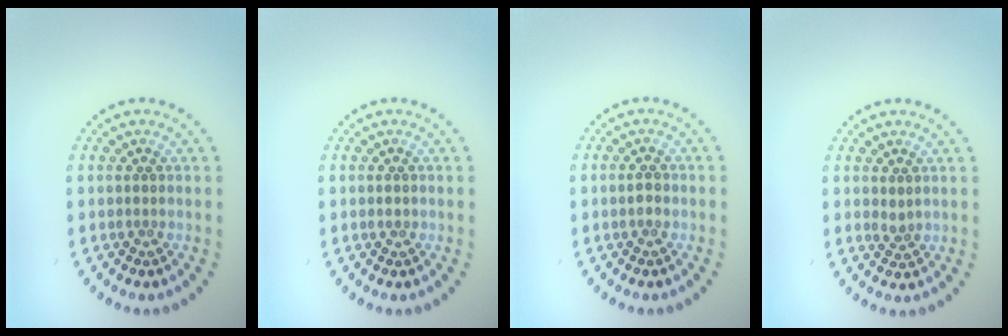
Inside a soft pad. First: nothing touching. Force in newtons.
{"total": 0.8, "press": 0.8, "slide": 0.2}
{"total": 1.0, "press": 1.0, "slide": 0.0}
{"total": 0.9, "press": 0.6, "slide": 0.7}